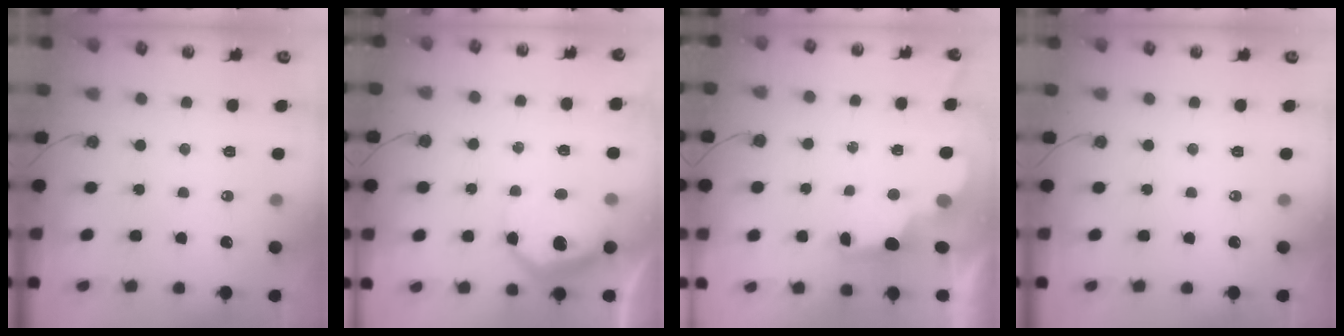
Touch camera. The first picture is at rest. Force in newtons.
{"total": 11.8, "press": 11.7, "slide": 1.0}
{"total": 2.8, "press": 2.7, "slide": 0.9}
{"total": 0.0}